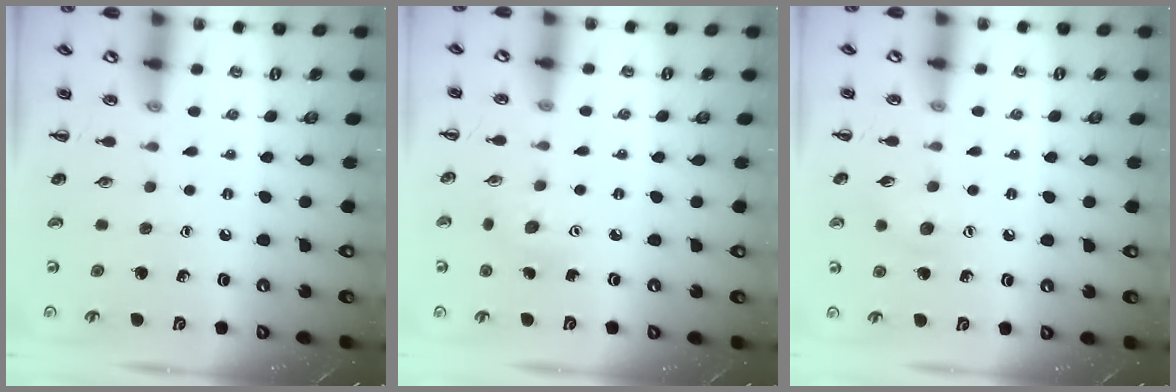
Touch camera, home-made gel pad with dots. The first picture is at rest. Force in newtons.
{"total": 3.6, "press": 3.5, "slide": 1.1}
{"total": 5.5, "press": 5.3, "slide": 1.4}